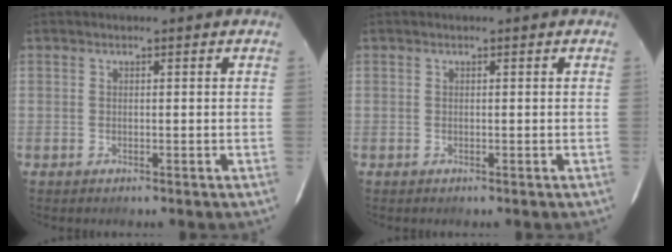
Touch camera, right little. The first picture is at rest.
{"total": 0.0}